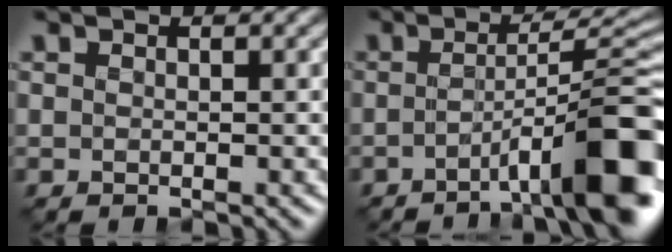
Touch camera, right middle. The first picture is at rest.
{"total": 7.3, "force": [-3.8, 0.2, 6.2], "torque": [-0.085, 0.021, -0.075]}